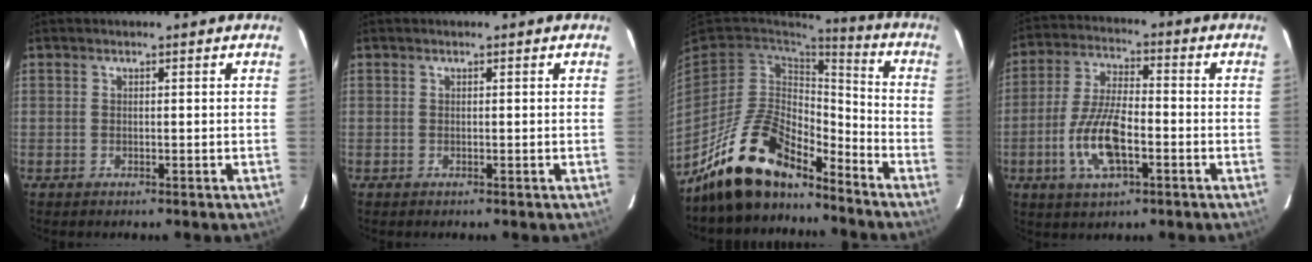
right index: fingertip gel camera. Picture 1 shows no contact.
{"total": 0.0}
{"total": 17.0, "force": [-13.4, 6.5, 8.3], "torque": [-0.182, 0.006, -0.240]}
{"total": 11.8, "force": [-4.0, 4.4, 10.2], "torque": [-0.212, -0.002, -0.074]}